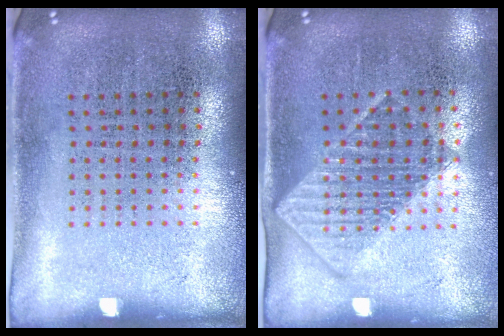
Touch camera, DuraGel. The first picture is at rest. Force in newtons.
{"total": 1.4, "press": 1.3, "slide": 0.6}